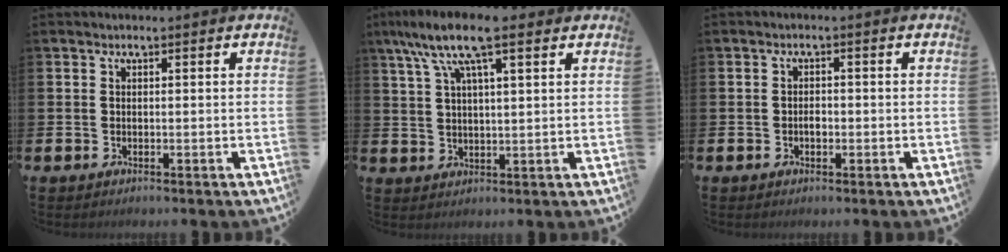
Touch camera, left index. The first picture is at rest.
{"total": 9.5, "force": [6.7, 2.5, 6.3], "torque": [-0.125, -0.011, 0.118]}
{"total": 1.3, "force": [-0.3, 0.8, 1.0], "torque": [-0.007, -0.002, -0.009]}